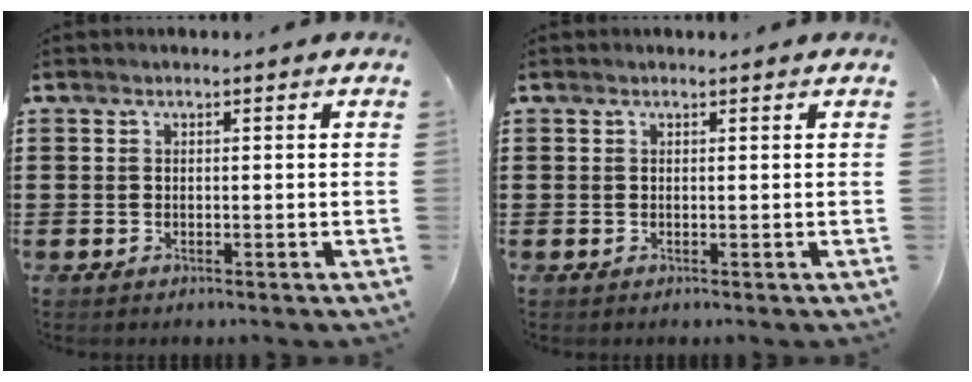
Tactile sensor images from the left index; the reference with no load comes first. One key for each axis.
{"total": 0.0}